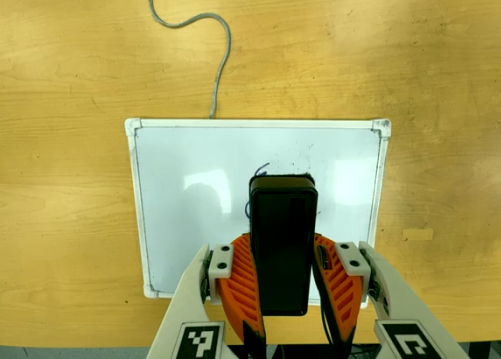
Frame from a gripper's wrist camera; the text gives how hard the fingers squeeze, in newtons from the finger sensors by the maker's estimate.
{"total": 6.7, "left": 5.5, "right": 8.0}